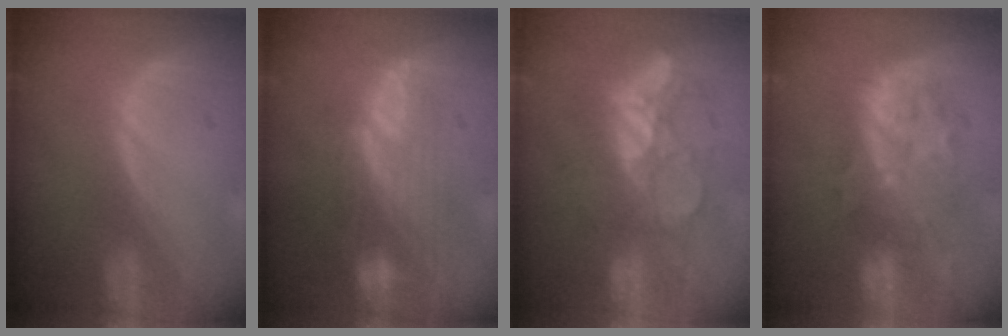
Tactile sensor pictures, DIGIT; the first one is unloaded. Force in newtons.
{"total": 9.7, "press": 8.4, "slide": 5.0}
{"total": 9.6, "press": 8.4, "slide": 4.5}
{"total": 8.0, "press": 8.0, "slide": 0.9}